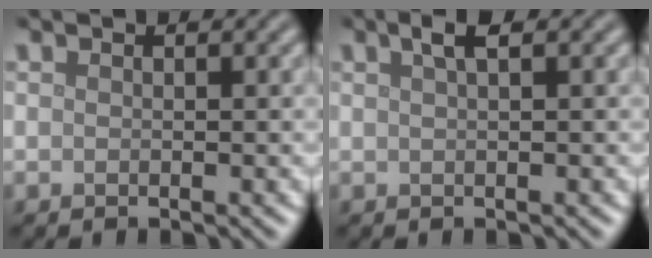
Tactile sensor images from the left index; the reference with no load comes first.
{"total": 1.9, "force": [1.0, 0.5, 1.5], "torque": [-0.021, 0.007, 0.015]}